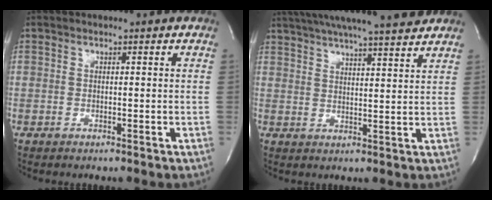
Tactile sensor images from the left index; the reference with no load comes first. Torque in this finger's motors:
{"motor_torque": [0.30, -0.43, 0.78, 0.19]}